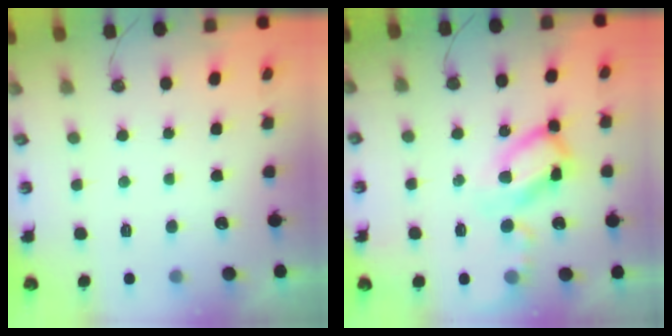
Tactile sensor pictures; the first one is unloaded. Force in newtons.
{"total": 12.9, "press": 12.9, "slide": 1.2}